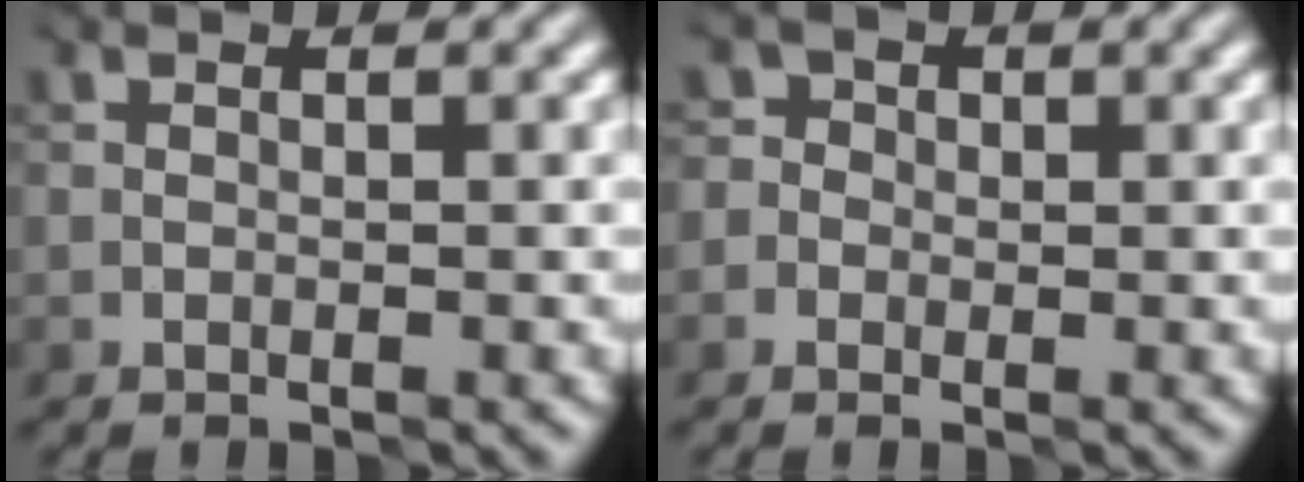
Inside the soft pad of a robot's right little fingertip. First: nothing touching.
{"total": 0.9, "force": [-0.2, 0.9, -0.2], "torque": [0.022, 0.005, -0.009]}